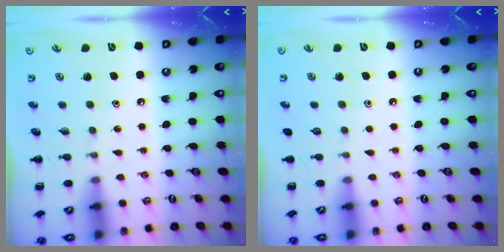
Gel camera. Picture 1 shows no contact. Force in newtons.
{"total": 0.0}